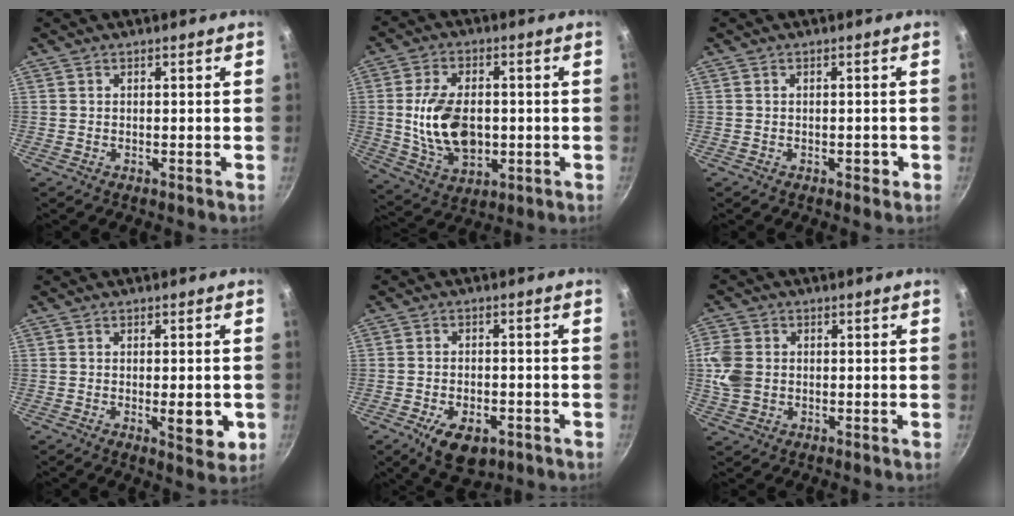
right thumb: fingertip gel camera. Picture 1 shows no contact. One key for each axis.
{"total": 14.0, "fx": -0.4, "fy": 8.8, "fz": 10.9, "tx": -0.181, "ty": 0.001, "tz": 0.000}
{"total": 1.4, "fx": -0.6, "fy": 0.9, "fz": 0.8, "tx": 0.001, "ty": 0.009, "tz": -0.007}
{"total": 6.3, "fx": -1.3, "fy": 2.4, "fz": 5.6, "tx": -0.064, "ty": -0.007, "tz": -0.015}
{"total": 8.9, "fx": -4.2, "fy": 5.0, "fz": 6.1, "tx": -0.085, "ty": 0.013, "tz": -0.059}
{"total": 7.0, "fx": 0.1, "fy": 5.7, "fz": 4.1, "tx": -0.075, "ty": 0.001, "tz": -0.002}